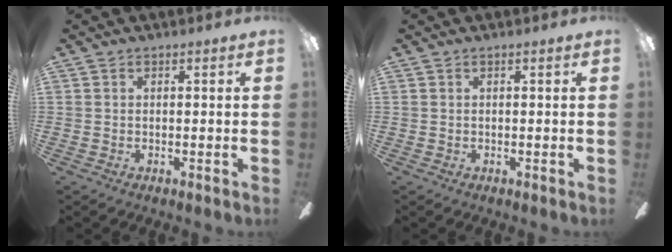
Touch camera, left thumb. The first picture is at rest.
{"total": 0.0}